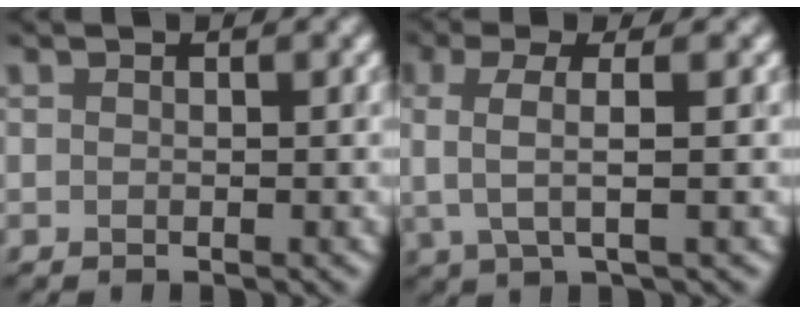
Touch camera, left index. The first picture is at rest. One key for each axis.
{"total": 3.5, "fx": 0.4, "fy": 1.1, "fz": 3.3, "tx": -0.061, "ty": 0.008, "tz": 0.010}